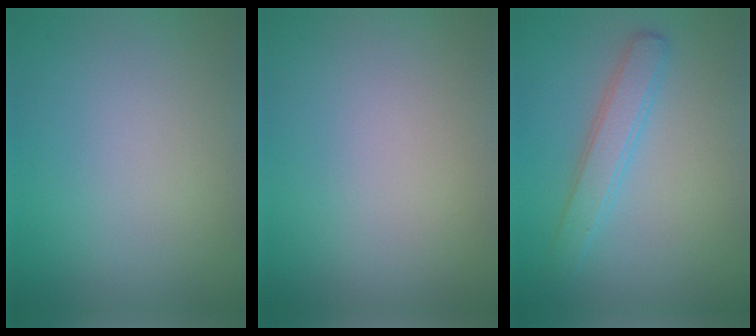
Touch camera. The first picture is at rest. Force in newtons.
{"total": 0.0}
{"total": 2.8, "press": 2.8, "slide": 0.1}